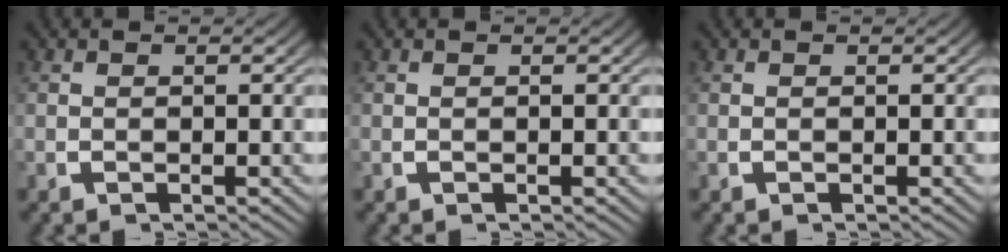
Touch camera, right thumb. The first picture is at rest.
{"total": 0.0}
{"total": 0.0}